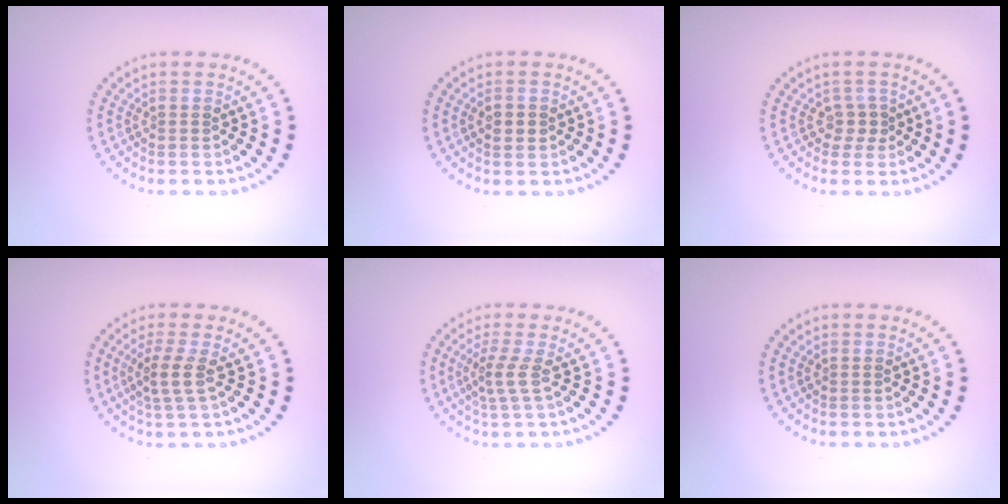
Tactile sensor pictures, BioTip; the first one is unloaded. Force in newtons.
{"total": 1.1, "press": 1.1, "slide": 0.0}
{"total": 1.6, "press": 1.1, "slide": 1.1}
{"total": 2.2, "press": 1.7, "slide": 1.4}
{"total": 2.1, "press": 1.4, "slide": 1.5}
{"total": 0.0}